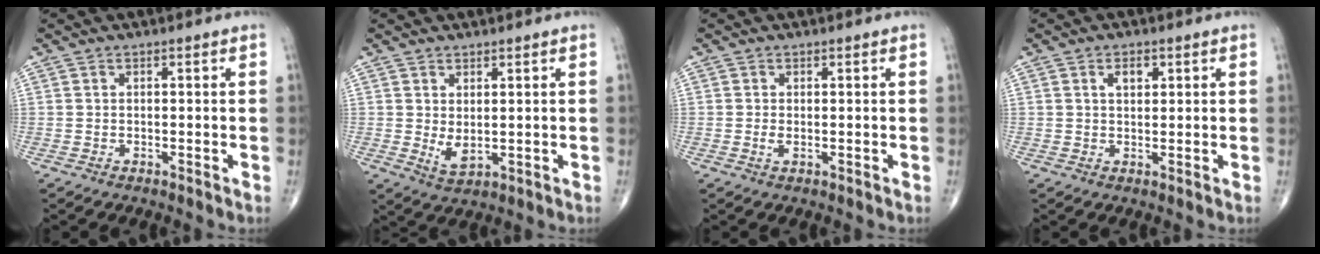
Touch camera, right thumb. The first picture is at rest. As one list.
[{"total": 3.5, "force": [0.4, 1.8, 3.0], "torque": [-0.049, -0.011, 0.017]}, {"total": 1.1, "force": [-0.1, 0.5, 1.0], "torque": [-0.023, -0.003, -0.001]}, {"total": 2.8, "force": [1.1, 1.6, 2.0], "torque": [-0.025, -0.003, 0.017]}]